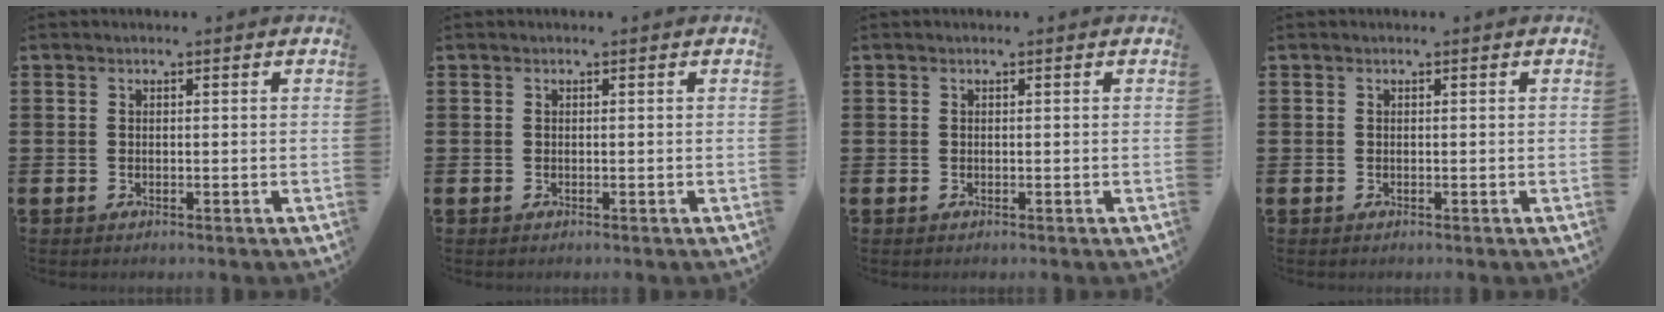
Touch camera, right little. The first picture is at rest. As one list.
[{"total": 0.0}, {"total": 0.0}, {"total": 0.0}]